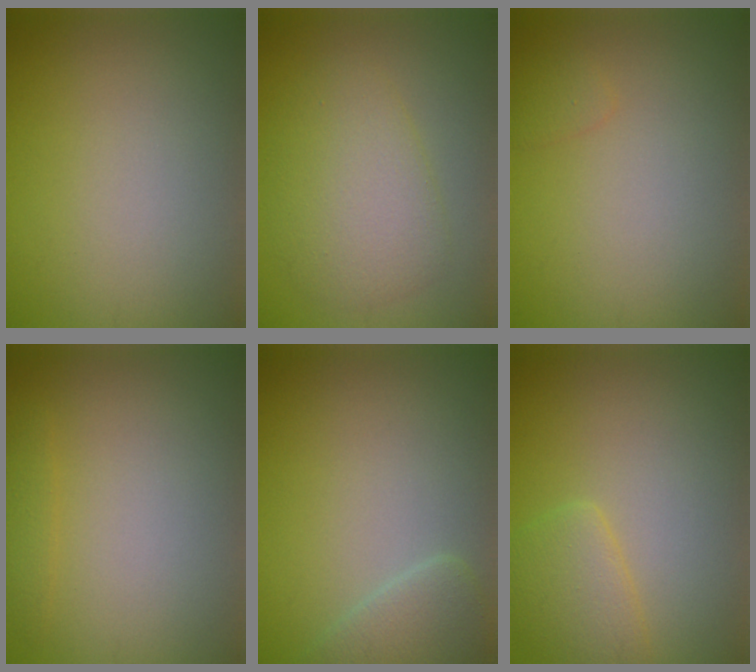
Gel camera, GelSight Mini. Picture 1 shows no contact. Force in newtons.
{"total": 4.6, "press": 4.6, "slide": 0.0}
{"total": 0.8, "press": 0.8, "slide": 0.0}
{"total": 1.0, "press": 1.0, "slide": 0.1}
{"total": 2.4, "press": 2.4, "slide": 0.2}
{"total": 2.6, "press": 2.6, "slide": 0.2}